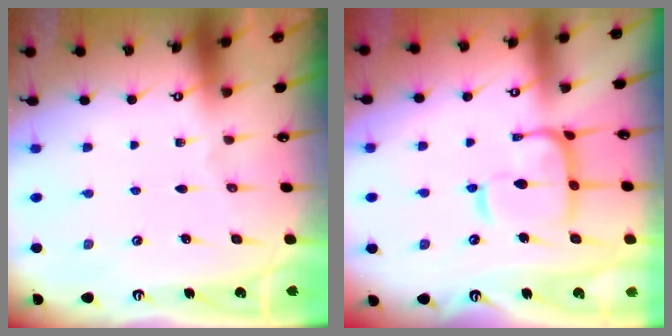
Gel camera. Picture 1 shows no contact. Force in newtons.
{"total": 10.8, "press": 10.8, "slide": 1.2}